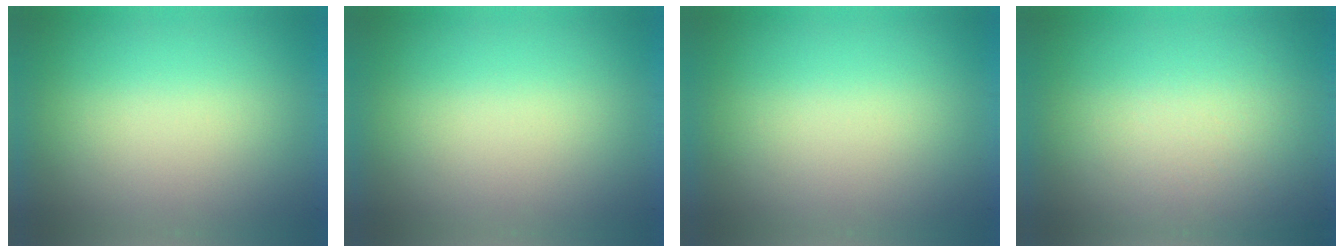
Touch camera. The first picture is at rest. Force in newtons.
{"total": 0.0}
{"total": 0.0}
{"total": 2.7}